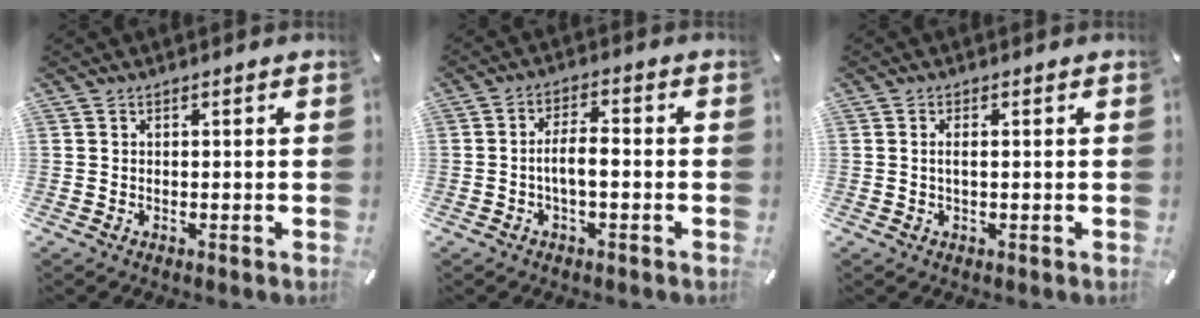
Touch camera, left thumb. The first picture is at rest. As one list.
[{"total": 5.2, "force": [-1.4, 2.0, 4.6], "torque": [-0.080, 0.014, -0.025]}, {"total": 1.6, "force": [0.1, 0.6, 1.5], "torque": [-0.030, -0.001, 0.001]}]